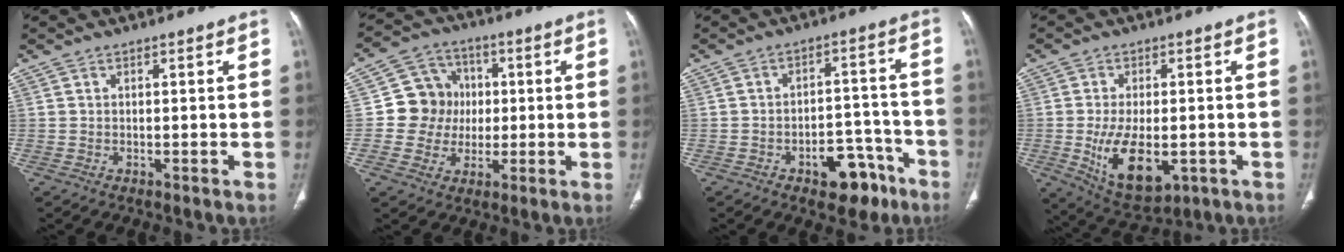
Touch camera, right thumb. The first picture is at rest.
{"total": 10.4, "force": [0.2, 9.8, 3.6], "torque": [-0.013, 0.015, -0.002]}
{"total": 10.0, "force": [-5.8, 5.8, 5.8], "torque": [-0.043, 0.053, -0.073]}
{"total": 12.0, "force": [-2.7, 6.2, 9.9], "torque": [-0.160, -0.012, -0.028]}